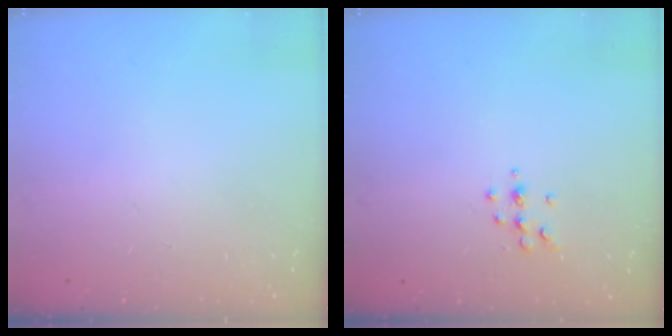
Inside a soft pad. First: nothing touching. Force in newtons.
{"total": 5.0, "press": 4.8, "slide": 1.4}